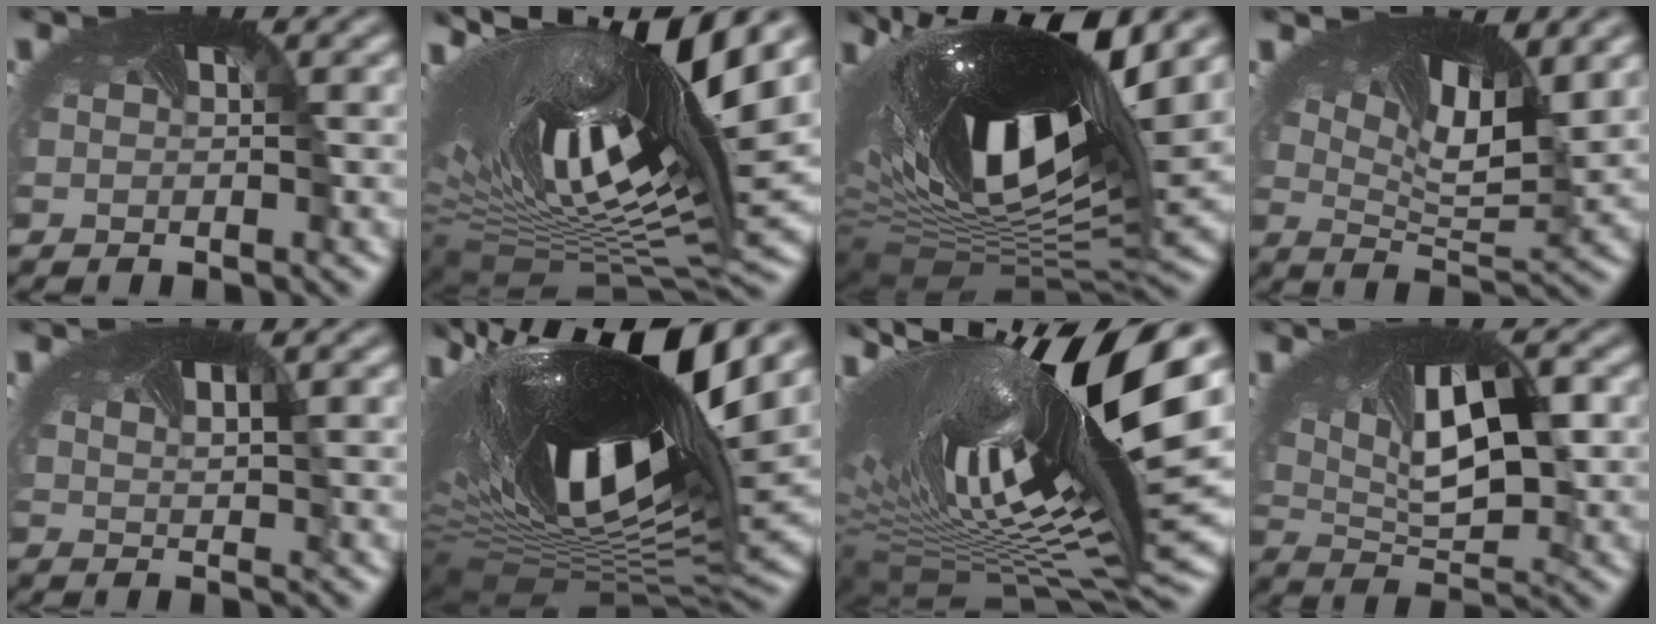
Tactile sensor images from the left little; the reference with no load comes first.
{"total": 18.4, "force": [5.7, 6.9, 16.1], "torque": [-0.301, 0.026, 0.087]}
{"total": 16.8, "force": [5.3, 8.0, 13.8], "torque": [-0.261, 0.005, 0.088]}
{"total": 7.5, "force": [3.3, 2.6, 6.2], "torque": [-0.105, -0.005, 0.054]}
{"total": 2.2, "force": [0.9, 0.6, 1.9], "torque": [-0.030, -0.001, 0.017]}
{"total": 18.1, "force": [5.2, 7.4, 15.6], "torque": [-0.286, 0.011, 0.079]}
{"total": 19.4, "force": [4.6, 6.3, 17.8], "torque": [-0.317, 0.008, 0.073]}
{"total": 10.3, "force": [1.9, 4.7, 9.0], "torque": [-0.145, -0.009, 0.033]}